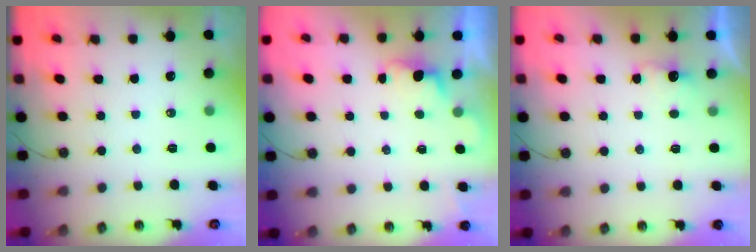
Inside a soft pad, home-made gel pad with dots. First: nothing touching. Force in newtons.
{"total": 0.7, "press": 0.2, "slide": 0.7}
{"total": 2.8, "press": 2.7, "slide": 0.9}